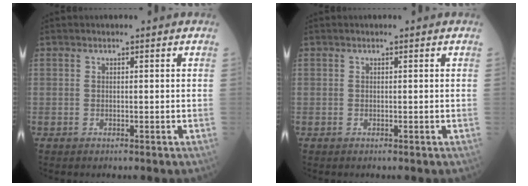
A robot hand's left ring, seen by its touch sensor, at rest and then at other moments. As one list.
[{"total": 0.0}]